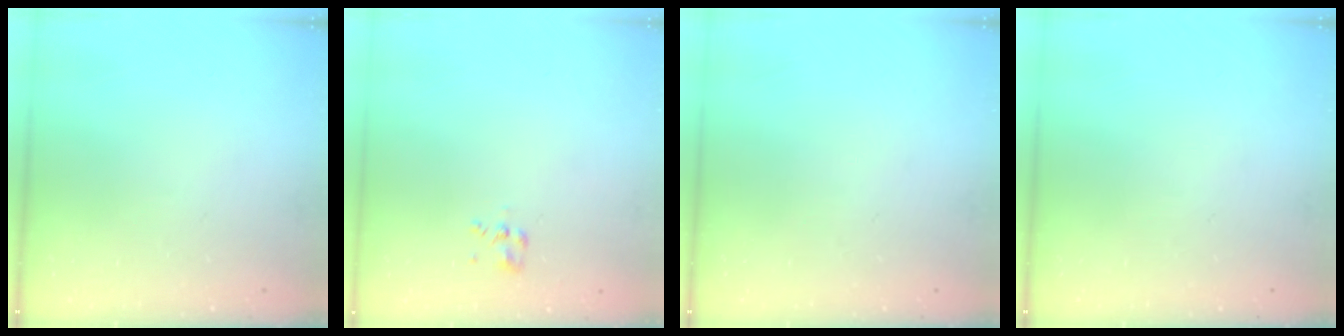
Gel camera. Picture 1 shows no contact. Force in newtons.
{"total": 2.3, "press": 2.2, "slide": 0.8}
{"total": 0.0}
{"total": 0.0}